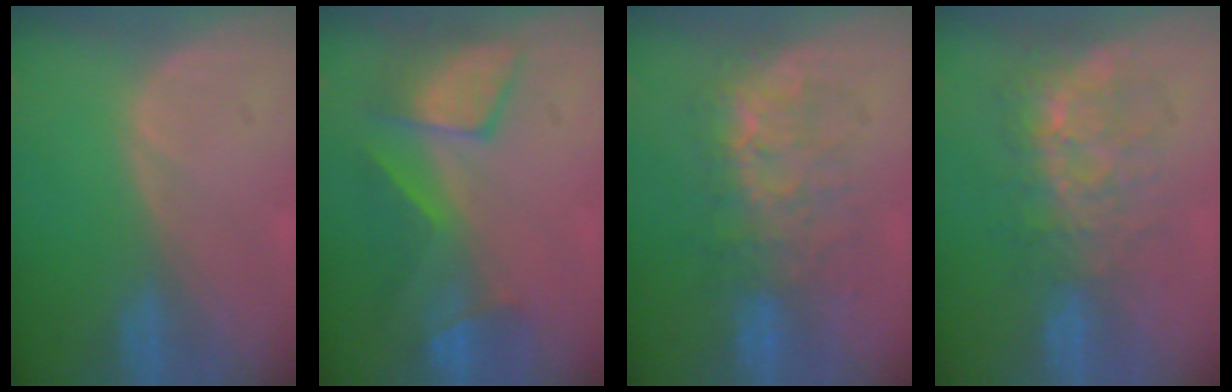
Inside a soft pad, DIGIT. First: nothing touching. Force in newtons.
{"total": 8.0, "press": 7.8, "slide": 1.8}
{"total": 7.9, "press": 7.7, "slide": 1.9}
{"total": 8.7, "press": 7.5, "slide": 4.4}